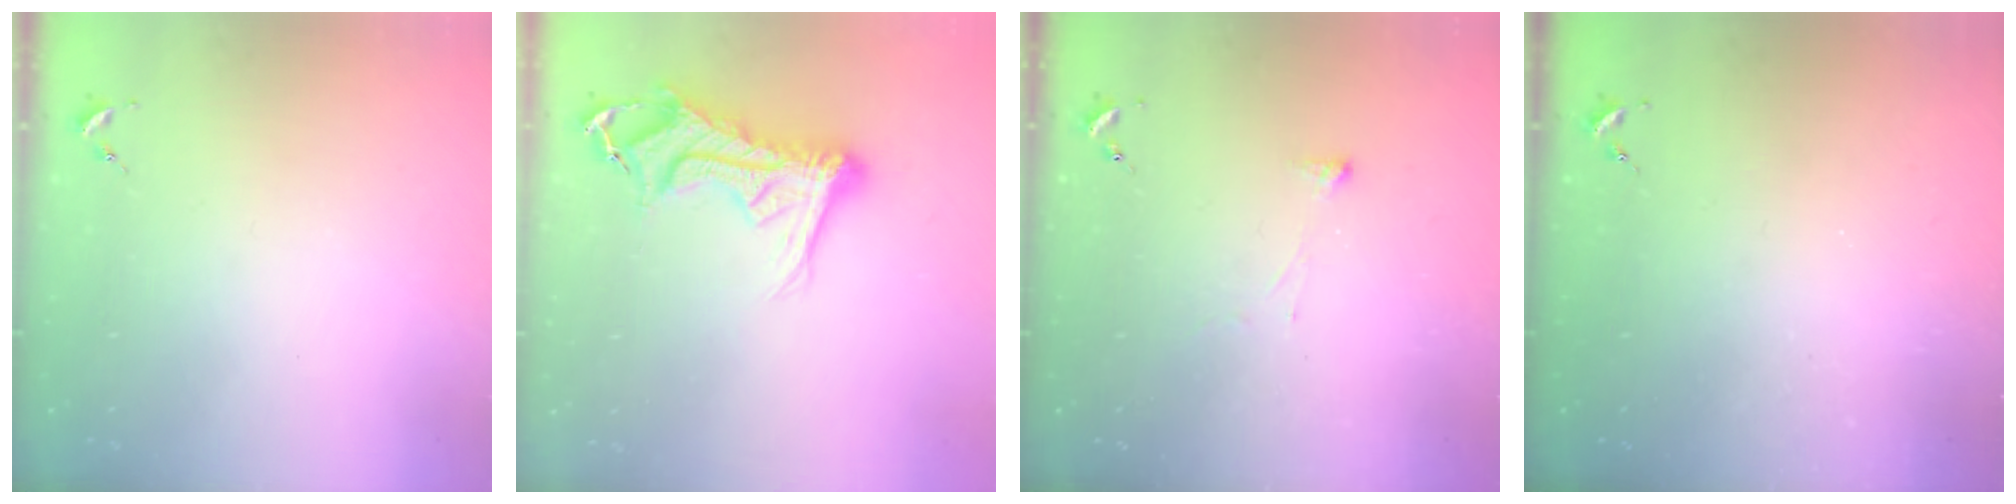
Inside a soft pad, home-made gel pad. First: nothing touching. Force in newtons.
{"total": 14.5, "press": 14.4, "slide": 1.6}
{"total": 2.9, "press": 2.9, "slide": 0.4}
{"total": 0.0}